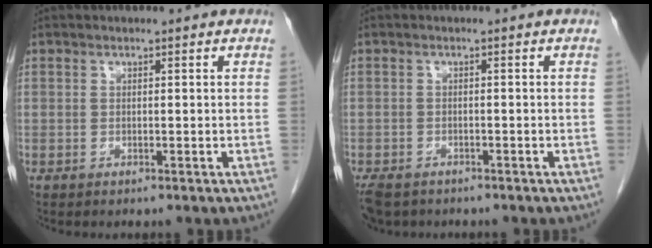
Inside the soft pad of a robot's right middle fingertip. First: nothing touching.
{"total": 6.2, "force": [-4.7, 3.3, 2.4], "torque": [-0.045, -0.007, -0.072]}